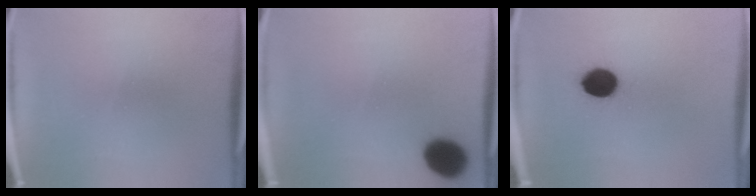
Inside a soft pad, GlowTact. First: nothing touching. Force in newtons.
{"total": 10.8}
{"total": 9.2}